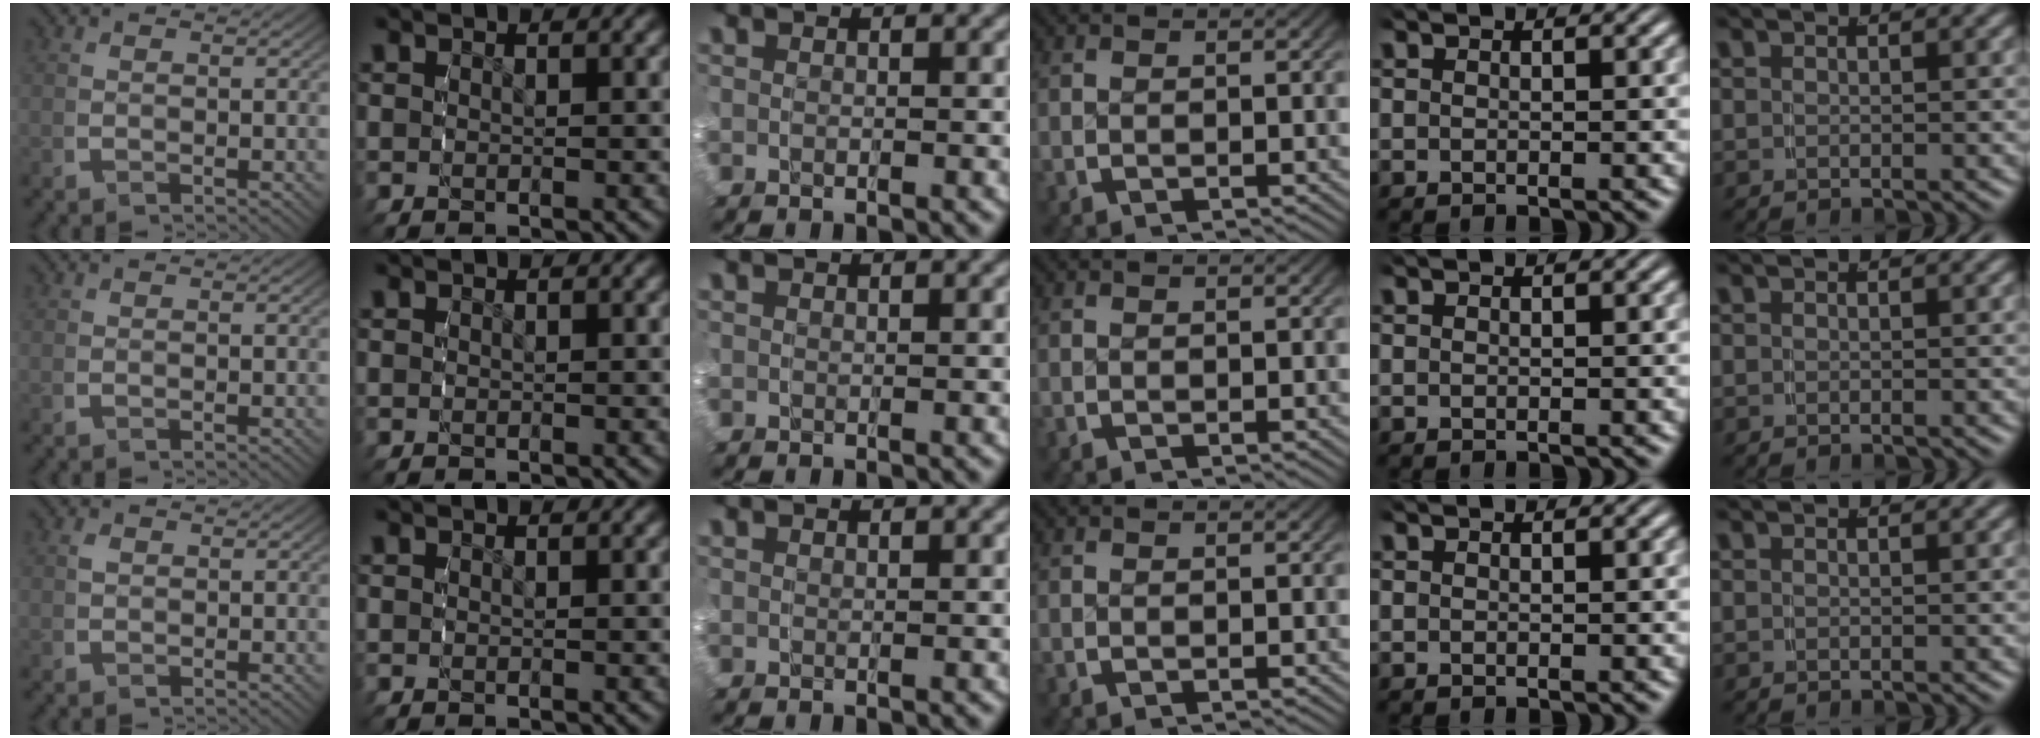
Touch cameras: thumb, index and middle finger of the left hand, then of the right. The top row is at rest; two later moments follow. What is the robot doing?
{"motion": "grasp_and_lifting", "object": "ribbon"}